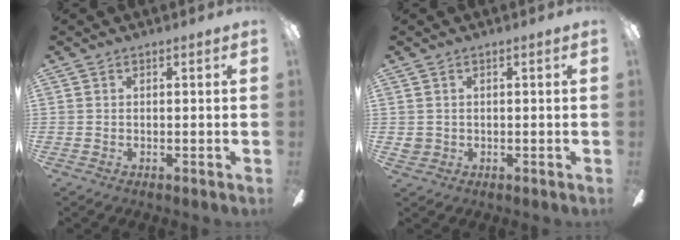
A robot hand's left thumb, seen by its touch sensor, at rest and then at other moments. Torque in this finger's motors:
{"motor_torque": [-0.07, 0.60, -0.04, -0.47, 0.00]}